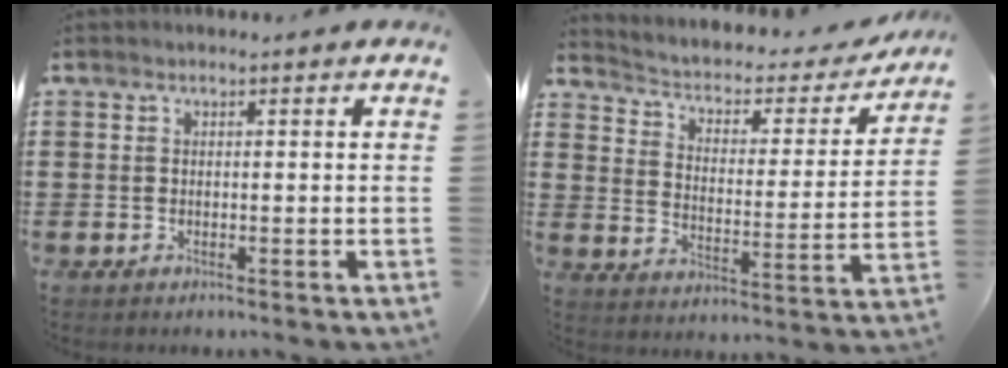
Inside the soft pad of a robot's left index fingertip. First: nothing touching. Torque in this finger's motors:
{"motor_torque": [1.08, -1.06, 0.14, 0.05]}